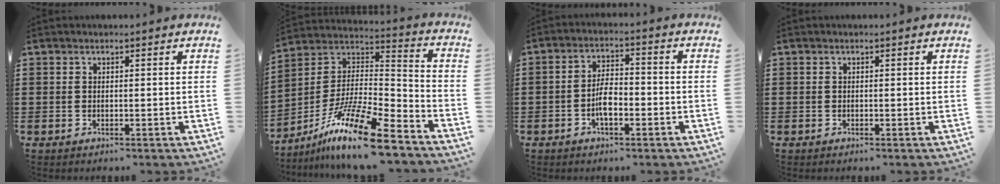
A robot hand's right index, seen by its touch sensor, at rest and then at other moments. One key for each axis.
{"total": 15.5, "fx": -11.3, "fy": 2.2, "fz": 10.3, "tx": -0.198, "ty": 0.026, "tz": -0.212}
{"total": 4.9, "fx": -1.7, "fy": 1.9, "fz": 4.2, "tx": -0.088, "ty": 0.002, "tz": -0.035}
{"total": 0.0}